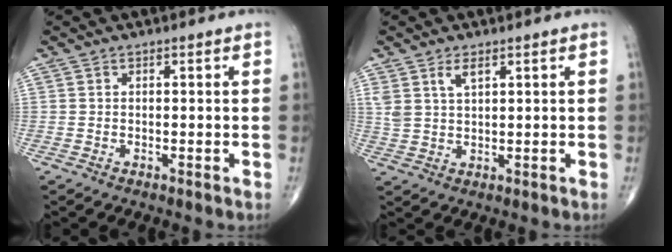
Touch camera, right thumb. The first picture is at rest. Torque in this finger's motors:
{"motor_torque": [0.15, 0.33, 0.43, 0.31, 0.01]}